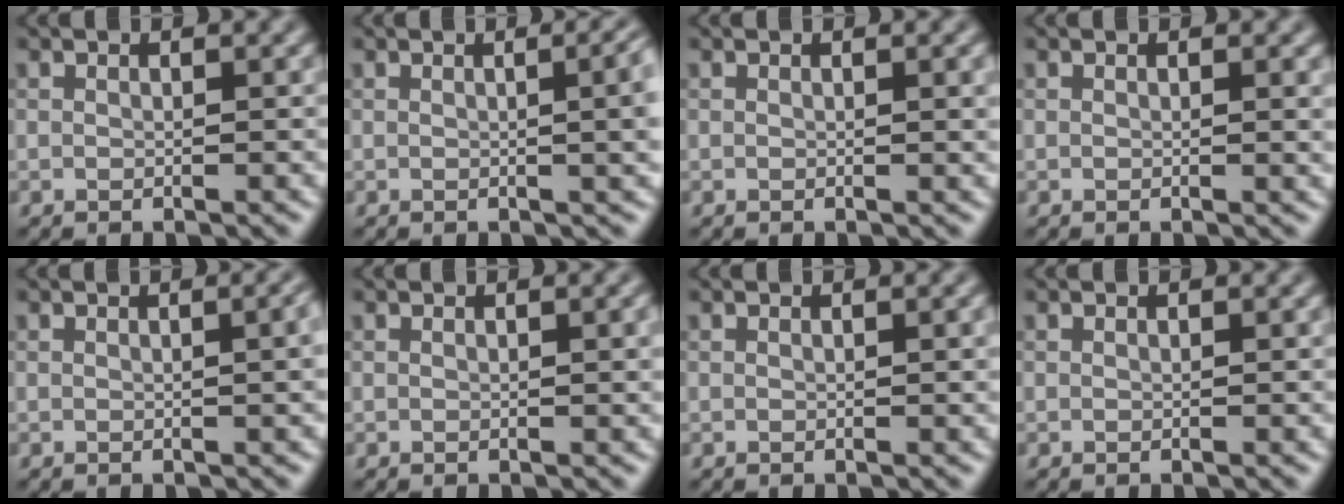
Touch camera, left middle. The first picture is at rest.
{"total": 6.1, "force": [0.4, 2.7, 5.4], "torque": [-0.030, 0.012, 0.004]}
{"total": 1.3, "force": [0.3, 0.4, 1.2], "torque": [-0.013, 0.001, 0.002]}
{"total": 0.8, "force": [0.2, 0.2, 0.7], "torque": [-0.005, -0.001, 0.001]}
{"total": 2.7, "force": [0.2, 1.0, 2.5], "torque": [-0.017, 0.008, 0.002]}
{"total": 1.2, "force": [0.2, 0.3, 1.2], "torque": [-0.014, 0.003, 0.001]}
{"total": 0.8, "force": [0.1, 0.2, 0.8], "torque": [-0.009, 0.003, 0.000]}
{"total": 0.0}